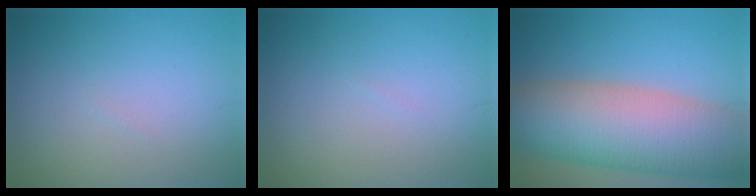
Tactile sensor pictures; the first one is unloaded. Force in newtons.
{"total": 0.0}
{"total": 12.4, "press": 12.4, "slide": 0.6}